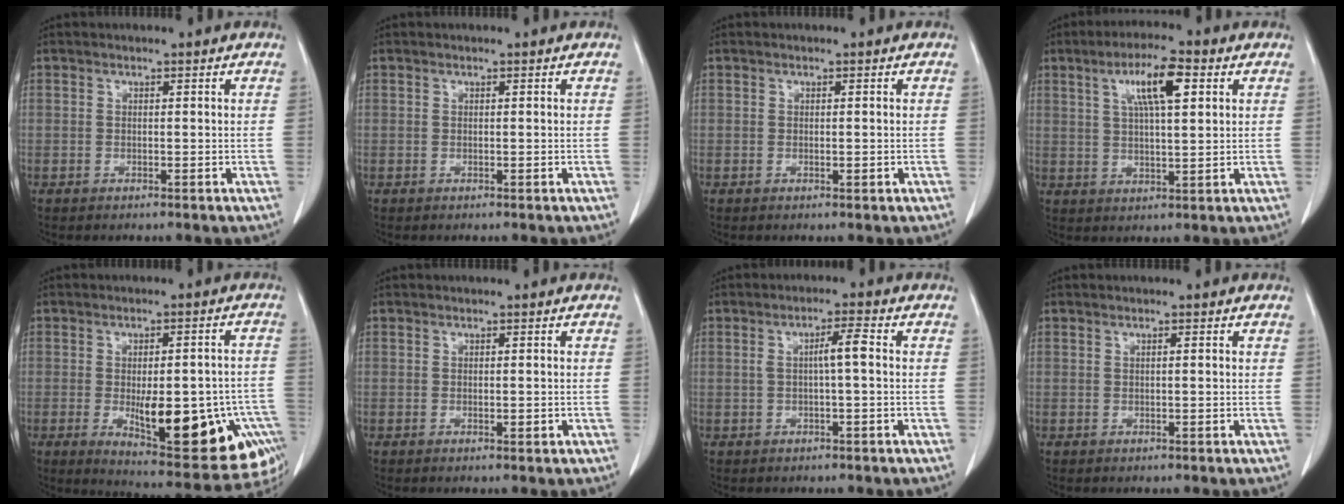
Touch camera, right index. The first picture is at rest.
{"total": 0.0}
{"total": 1.2, "force": [-0.2, 0.5, 1.0], "torque": [-0.024, -0.002, 0.000]}
{"total": 9.1, "force": [3.5, 2.0, 8.1], "torque": [-0.148, 0.014, 0.064]}
{"total": 21.2, "force": [-6.6, 7.2, 18.9], "torque": [-0.189, 0.006, -0.067]}
{"total": 1.6, "force": [-0.3, 0.7, 1.4], "torque": [-0.028, -0.002, 0.000]}
{"total": 4.0, "force": [0.3, 0.6, 3.9], "torque": [-0.073, 0.013, 0.006]}
{"total": 1.0, "force": [0.3, 0.3, 1.0], "torque": [-0.024, 0.005, 0.007]}